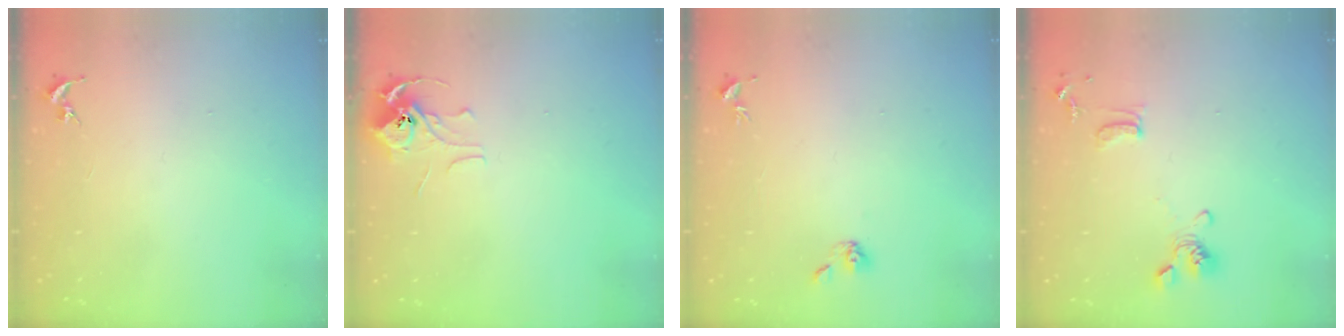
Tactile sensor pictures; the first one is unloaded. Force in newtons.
{"total": 7.1, "press": 7.1, "slide": 0.4}
{"total": 5.2, "press": 4.8, "slide": 1.8}
{"total": 11.6, "press": 11.4, "slide": 2.1}